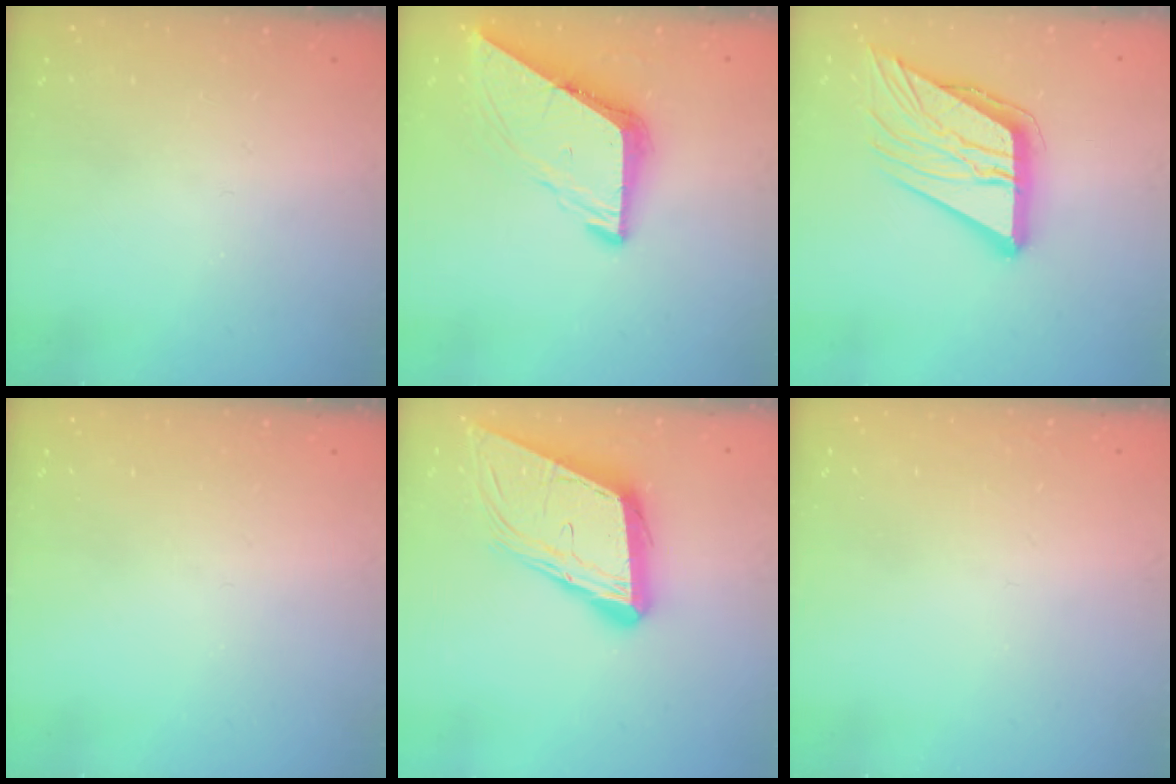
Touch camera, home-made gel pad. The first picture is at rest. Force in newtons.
{"total": 9.1, "press": 9.0, "slide": 1.1}
{"total": 17.6, "press": 17.5, "slide": 2.0}
{"total": 0.0}
{"total": 14.8, "press": 14.1, "slide": 4.2}
{"total": 1.5, "press": 1.5, "slide": 0.1}